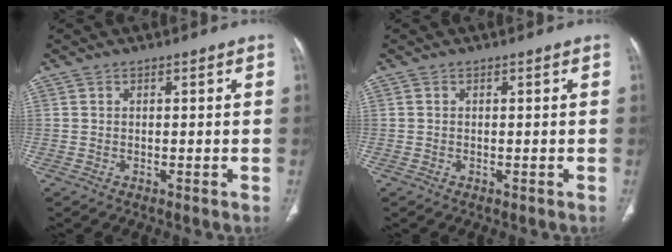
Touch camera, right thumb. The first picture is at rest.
{"total": 0.0}